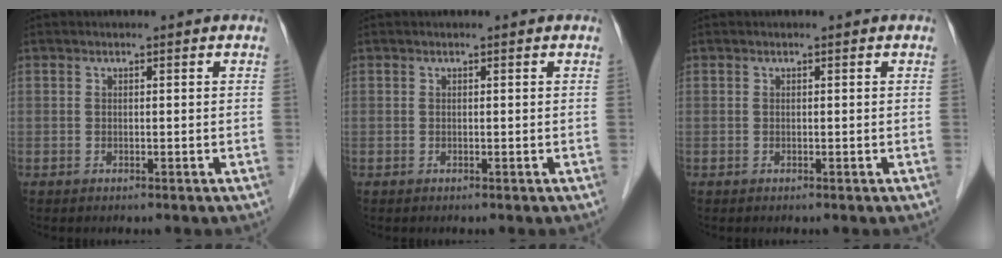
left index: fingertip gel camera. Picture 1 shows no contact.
{"total": 0.0}
{"total": 0.0}